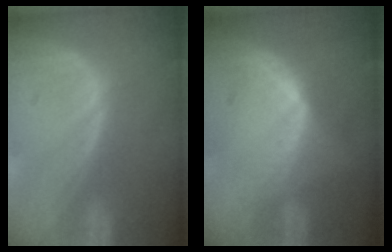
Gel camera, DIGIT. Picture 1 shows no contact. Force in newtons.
{"total": 6.1, "press": 6.0, "slide": 1.0}